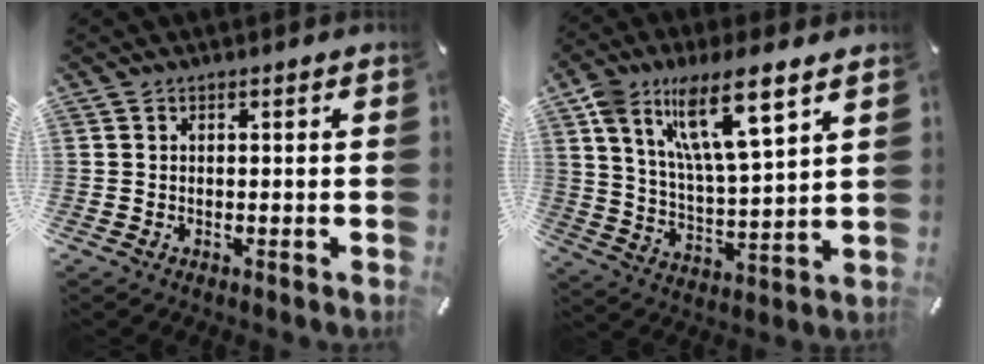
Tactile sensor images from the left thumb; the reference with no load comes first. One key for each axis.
{"total": 14.9, "fx": 9.7, "fy": 4.5, "fz": 10.4, "tx": -0.195, "ty": -0.032, "tz": 0.166}